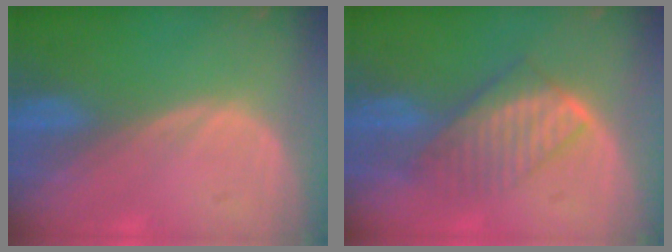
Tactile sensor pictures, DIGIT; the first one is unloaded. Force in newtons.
{"total": 6.7, "press": 6.3, "slide": 2.3}